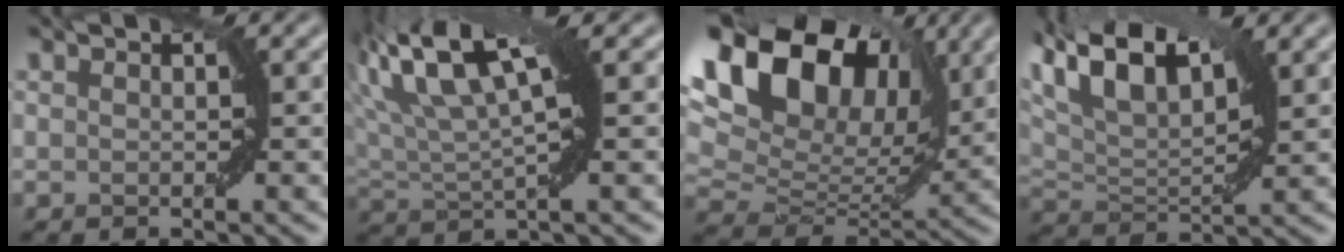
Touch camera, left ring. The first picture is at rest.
{"total": 8.6, "force": [3.9, 2.7, 7.1], "torque": [-0.143, 0.016, 0.069]}
{"total": 15.5, "force": [7.9, 9.0, 9.8], "torque": [-0.196, 0.045, 0.134]}
{"total": 12.2, "force": [7.4, 5.3, 8.1], "torque": [-0.161, 0.047, 0.114]}